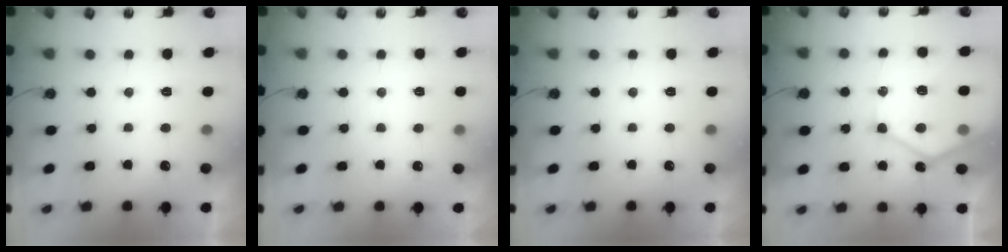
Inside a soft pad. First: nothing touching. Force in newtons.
{"total": 3.9, "press": 3.9, "slide": 0.5}
{"total": 0.0}
{"total": 17.4, "press": 17.3, "slide": 1.8}